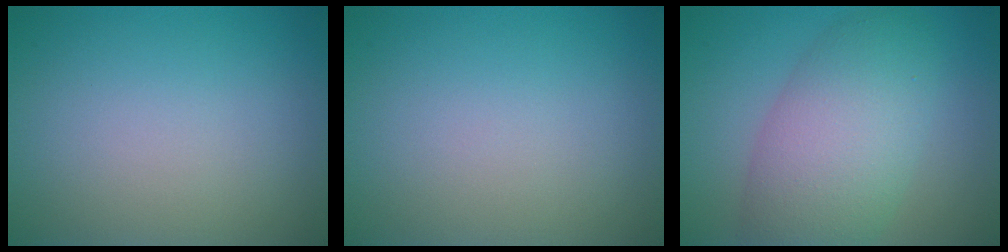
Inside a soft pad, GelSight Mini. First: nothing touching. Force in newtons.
{"total": 0.0}
{"total": 7.5, "press": 7.5, "slide": 0.3}